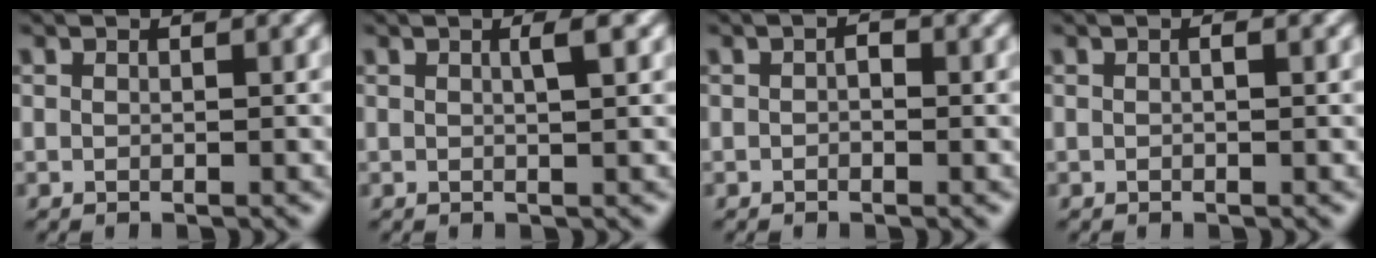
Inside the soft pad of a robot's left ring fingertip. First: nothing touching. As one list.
[{"total": 1.4, "force": [0.5, 0.3, 1.3], "torque": [-0.018, 0.003, 0.004]}, {"total": 1.0, "force": [-0.1, 0.6, 0.7], "torque": [-0.010, 0.000, -0.003]}, {"total": 0.5, "force": [0.1, 0.1, 0.5], "torque": [-0.011, 0.001, 0.001]}]